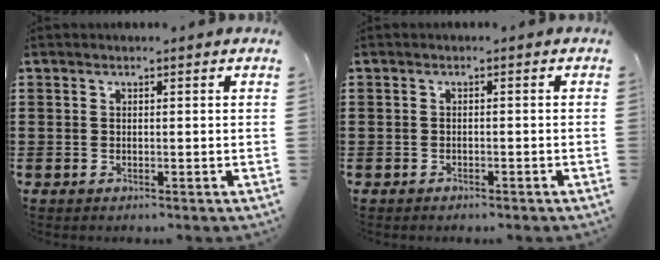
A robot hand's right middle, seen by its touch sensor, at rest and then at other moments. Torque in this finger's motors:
{"motor_torque": [-0.30, 0.06, 0.04, -0.01]}